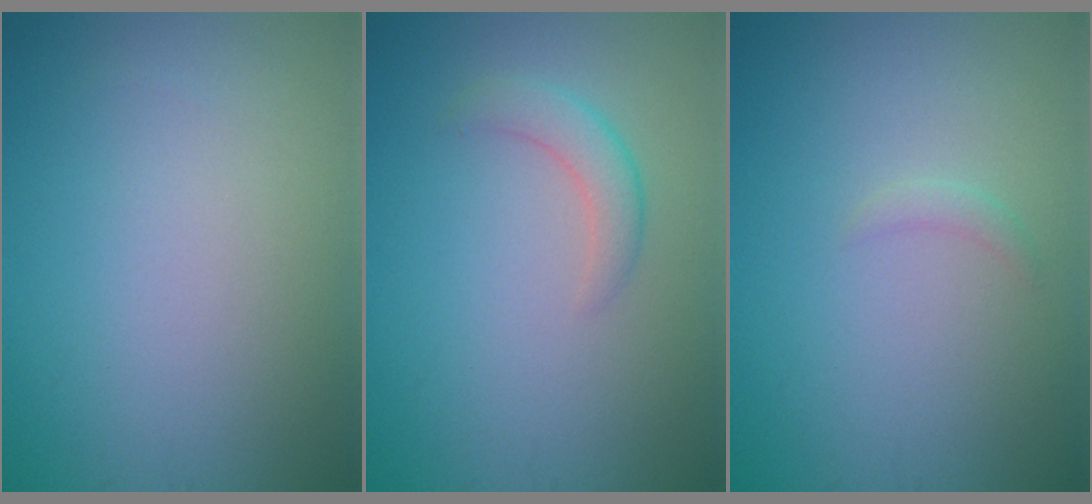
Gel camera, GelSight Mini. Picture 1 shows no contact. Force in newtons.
{"total": 2.1, "press": 2.1, "slide": 0.1}
{"total": 0.8, "press": 0.8, "slide": 0.1}